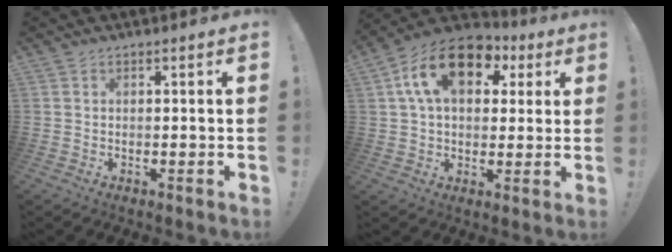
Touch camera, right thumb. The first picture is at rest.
{"total": 18.0, "force": [6.6, 11.2, 12.4], "torque": [-0.213, -0.008, 0.116]}